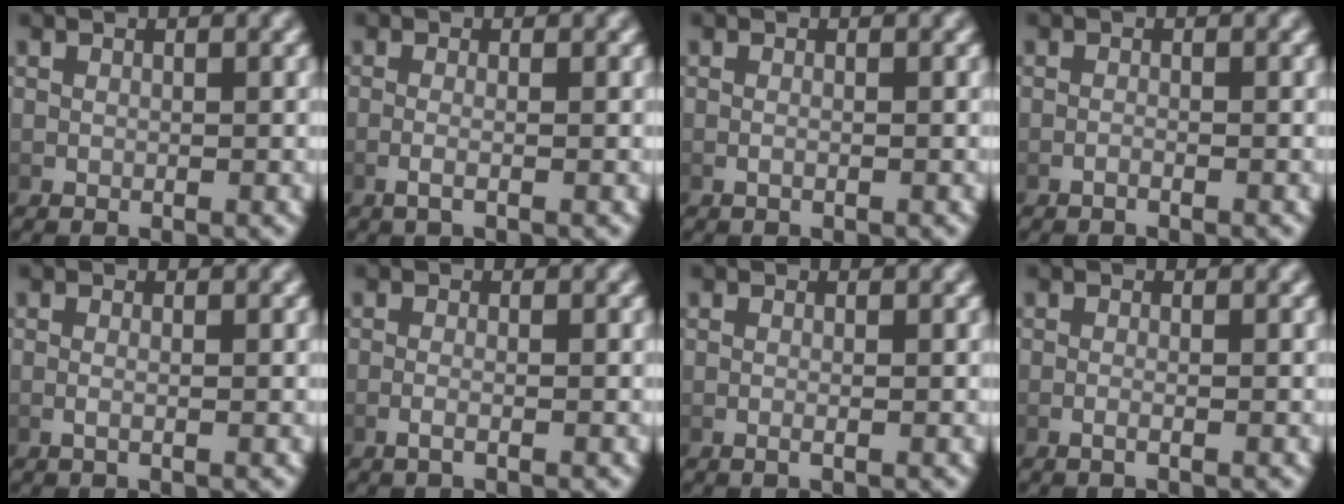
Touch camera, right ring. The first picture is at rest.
{"total": 1.6, "force": [-0.9, 0.1, 1.3], "torque": [-0.039, -0.011, -0.013]}
{"total": 0.5, "force": [-0.4, 0.0, 0.3], "torque": [-0.010, -0.002, -0.008]}
{"total": 0.9, "force": [-0.8, 0.0, 0.3], "torque": [-0.012, 0.000, -0.018]}
{"total": 0.8, "force": [-0.3, -0.1, 0.8], "torque": [-0.022, -0.009, -0.004]}
{"total": 1.3, "force": [-1.0, 0.0, 0.9], "torque": [-0.028, -0.009, -0.015]}
{"total": 0.7, "force": [-0.2, -0.1, 0.7], "torque": [-0.014, -0.002, -0.004]}
{"total": 1.0, "force": [-0.8, 0.0, 0.6], "torque": [-0.020, -0.005, -0.013]}